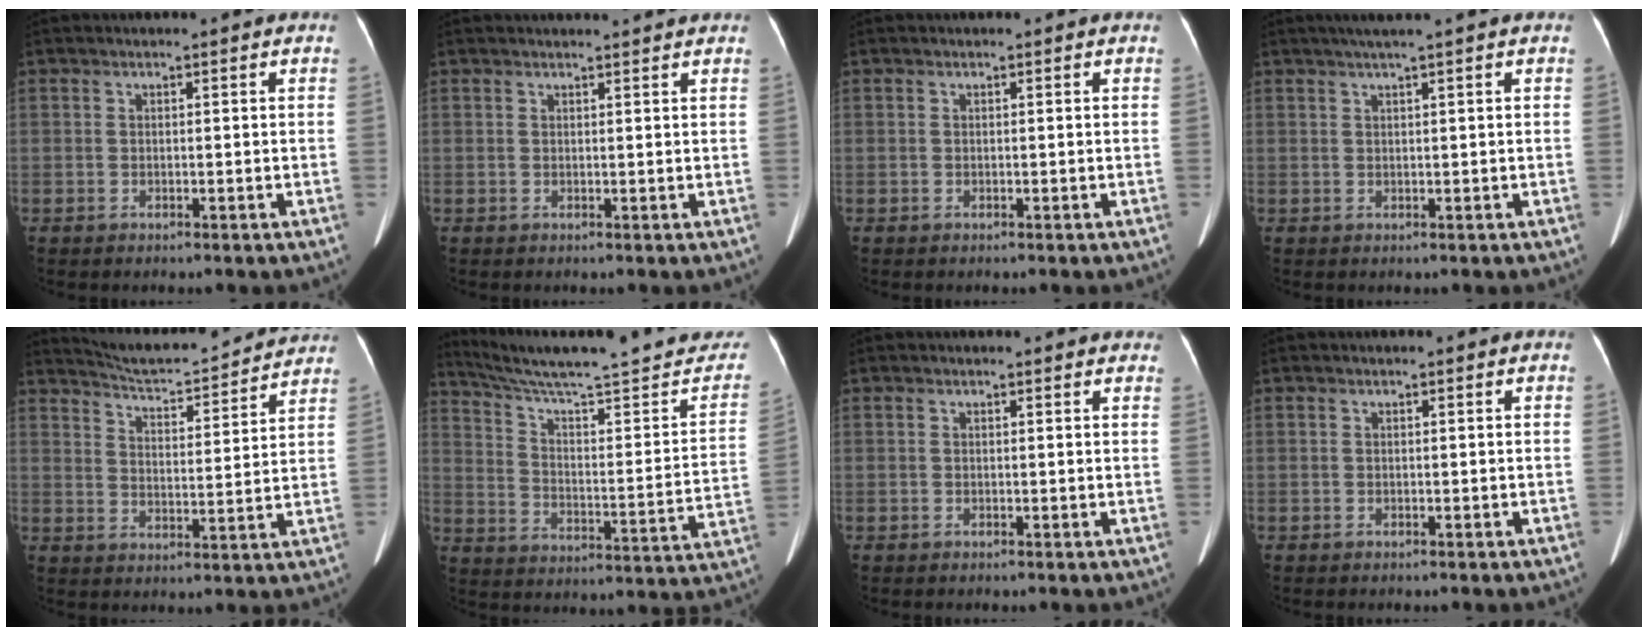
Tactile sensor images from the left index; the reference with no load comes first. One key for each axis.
{"total": 5.0, "fx": 4.8, "fy": 0.0, "fz": 1.4, "tx": -0.017, "ty": 0.020, "tz": 0.051}
{"total": 0.0}
{"total": 3.4, "fx": 2.4, "fy": -0.8, "fz": 2.2, "tx": -0.037, "ty": 0.011, "tz": 0.043}
{"total": 16.6, "fx": 15.8, "fy": 2.0, "fz": 4.6, "tx": -0.072, "ty": 0.000, "tz": 0.215}
{"total": 27.4, "fx": 24.6, "fy": 2.1, "fz": 11.9, "tx": -0.175, "ty": -0.063, "tz": 0.326}
{"total": 5.5, "fx": 5.1, "fy": 1.2, "fz": 1.9, "tx": -0.016, "ty": 0.015, "tz": 0.044}
{"total": 0.0}